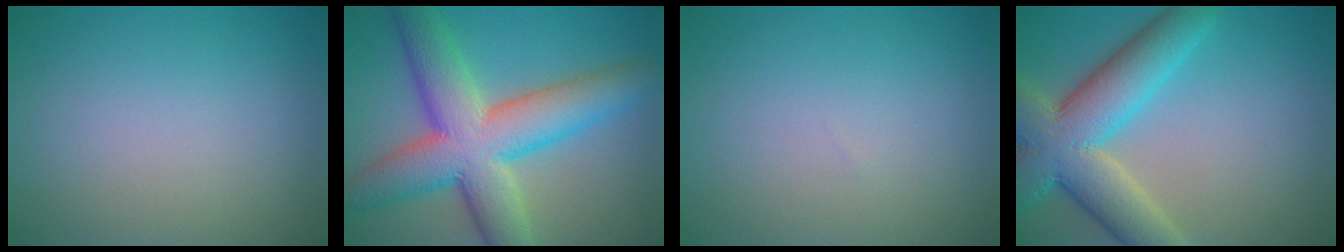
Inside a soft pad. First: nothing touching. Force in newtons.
{"total": 11.0, "press": 11.0, "slide": 0.4}
{"total": 0.0}
{"total": 9.5, "press": 9.5, "slide": 0.8}